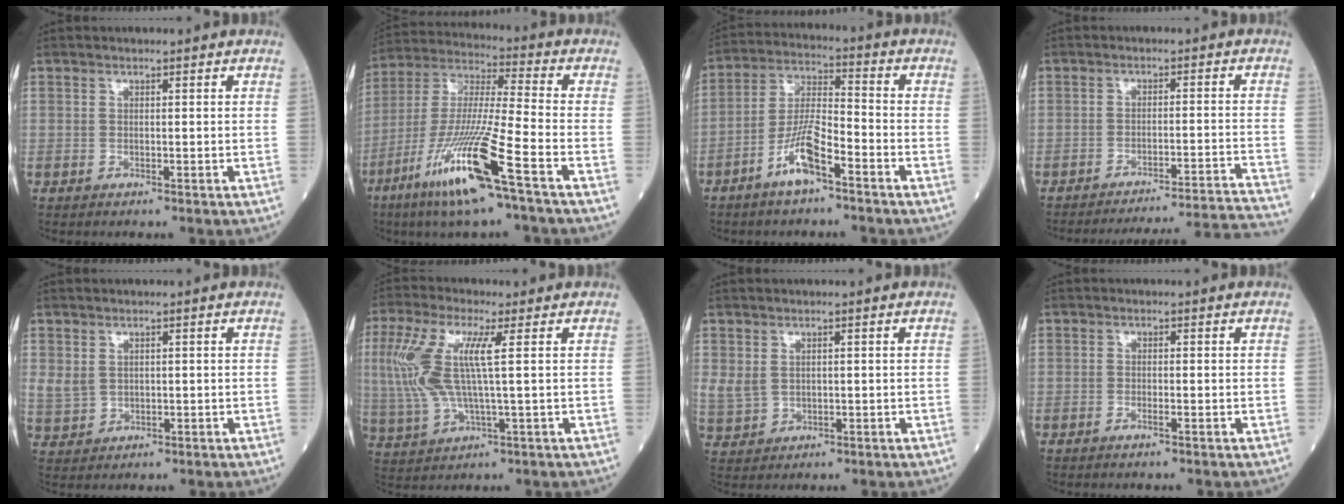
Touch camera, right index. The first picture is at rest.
{"total": 16.7, "force": [-8.5, -0.2, 14.3], "torque": [-0.305, -0.037, -0.167]}
{"total": 8.4, "force": [-4.9, 1.6, 6.7], "torque": [-0.136, 0.004, -0.096]}
{"total": 19.9, "force": [-19.3, -3.2, 3.5], "torque": [-0.013, -0.020, -0.247]}
{"total": 3.4, "force": [1.0, 2.8, 1.8], "torque": [-0.040, 0.003, 0.033]}
{"total": 10.6, "force": [2.0, 1.8, 10.3], "torque": [-0.253, 0.013, 0.037]}
{"total": 3.9, "force": [1.0, 3.0, 2.4], "torque": [-0.060, 0.005, 0.032]}
{"total": 0.8, "force": [-0.5, -0.1, 0.6], "torque": [-0.012, -0.001, -0.010]}